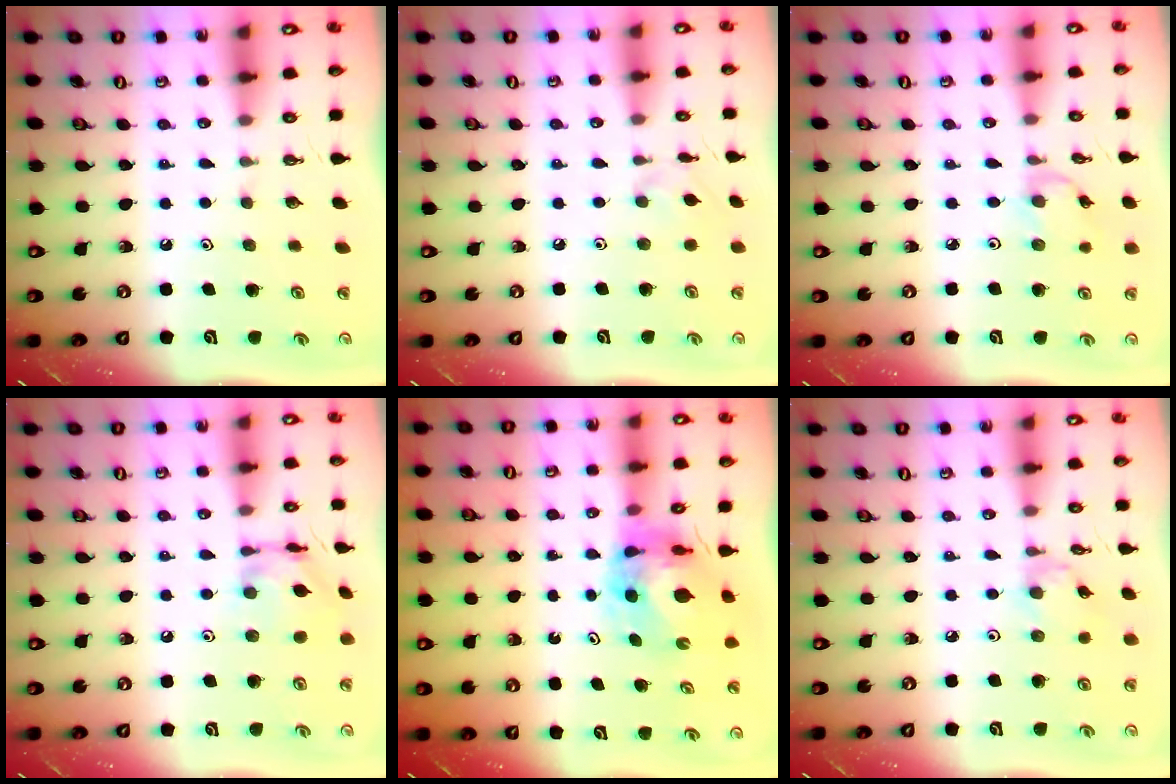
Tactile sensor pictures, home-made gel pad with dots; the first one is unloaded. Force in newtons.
{"total": 2.4, "press": 2.4, "slide": 0.5}
{"total": 2.6, "press": 2.6, "slide": 0.3}
{"total": 10.3, "press": 10.3, "slide": 0.8}
{"total": 10.0, "press": 9.9, "slide": 1.3}
{"total": 1.4, "press": 1.3, "slide": 0.2}